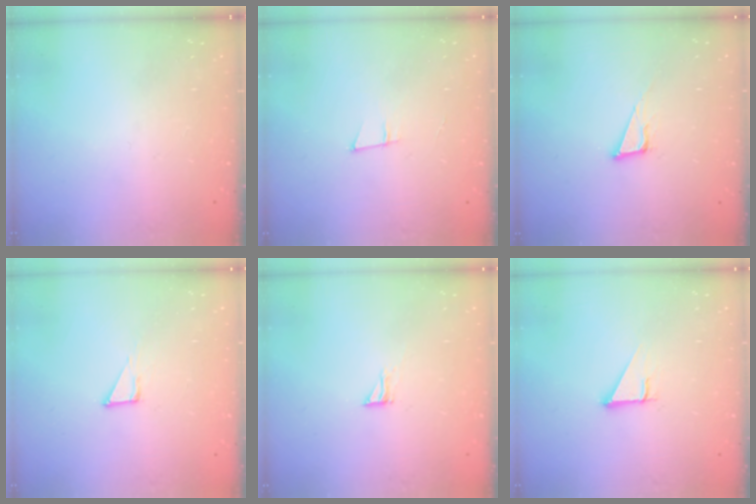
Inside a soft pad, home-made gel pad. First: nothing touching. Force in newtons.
{"total": 5.7, "press": 4.9, "slide": 2.8}
{"total": 7.0, "press": 6.4, "slide": 2.8}
{"total": 5.1, "press": 5.0, "slide": 0.4}
{"total": 4.2, "press": 4.2, "slide": 0.2}
{"total": 2.8, "press": 2.8, "slide": 0.0}